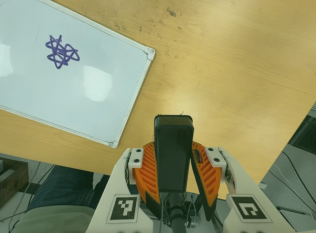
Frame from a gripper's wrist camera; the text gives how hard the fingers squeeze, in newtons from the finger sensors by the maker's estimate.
{"total": 8.6, "left": 6.8, "right": 10.4}